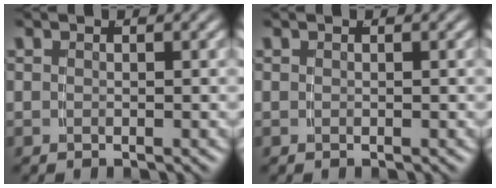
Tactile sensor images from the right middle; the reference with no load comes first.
{"total": 0.0}